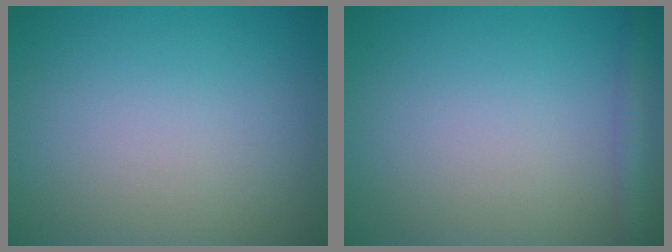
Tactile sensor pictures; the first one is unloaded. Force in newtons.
{"total": 1.8, "press": 1.8, "slide": 0.1}